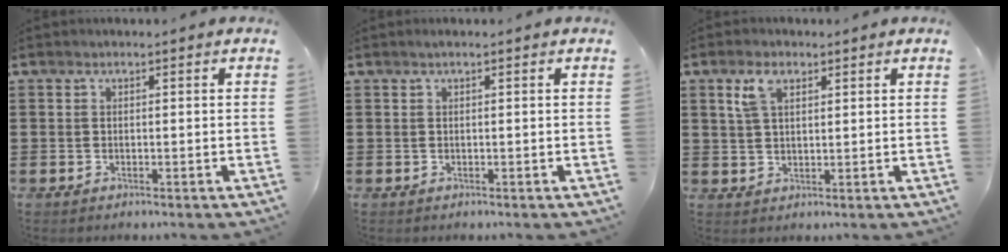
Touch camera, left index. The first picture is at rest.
{"total": 0.5, "force": [0.0, 0.0, 0.5], "torque": [-0.007, -0.003, 0.002]}
{"total": 4.1, "force": [2.3, 1.9, 2.8], "torque": [-0.064, 0.007, 0.041]}